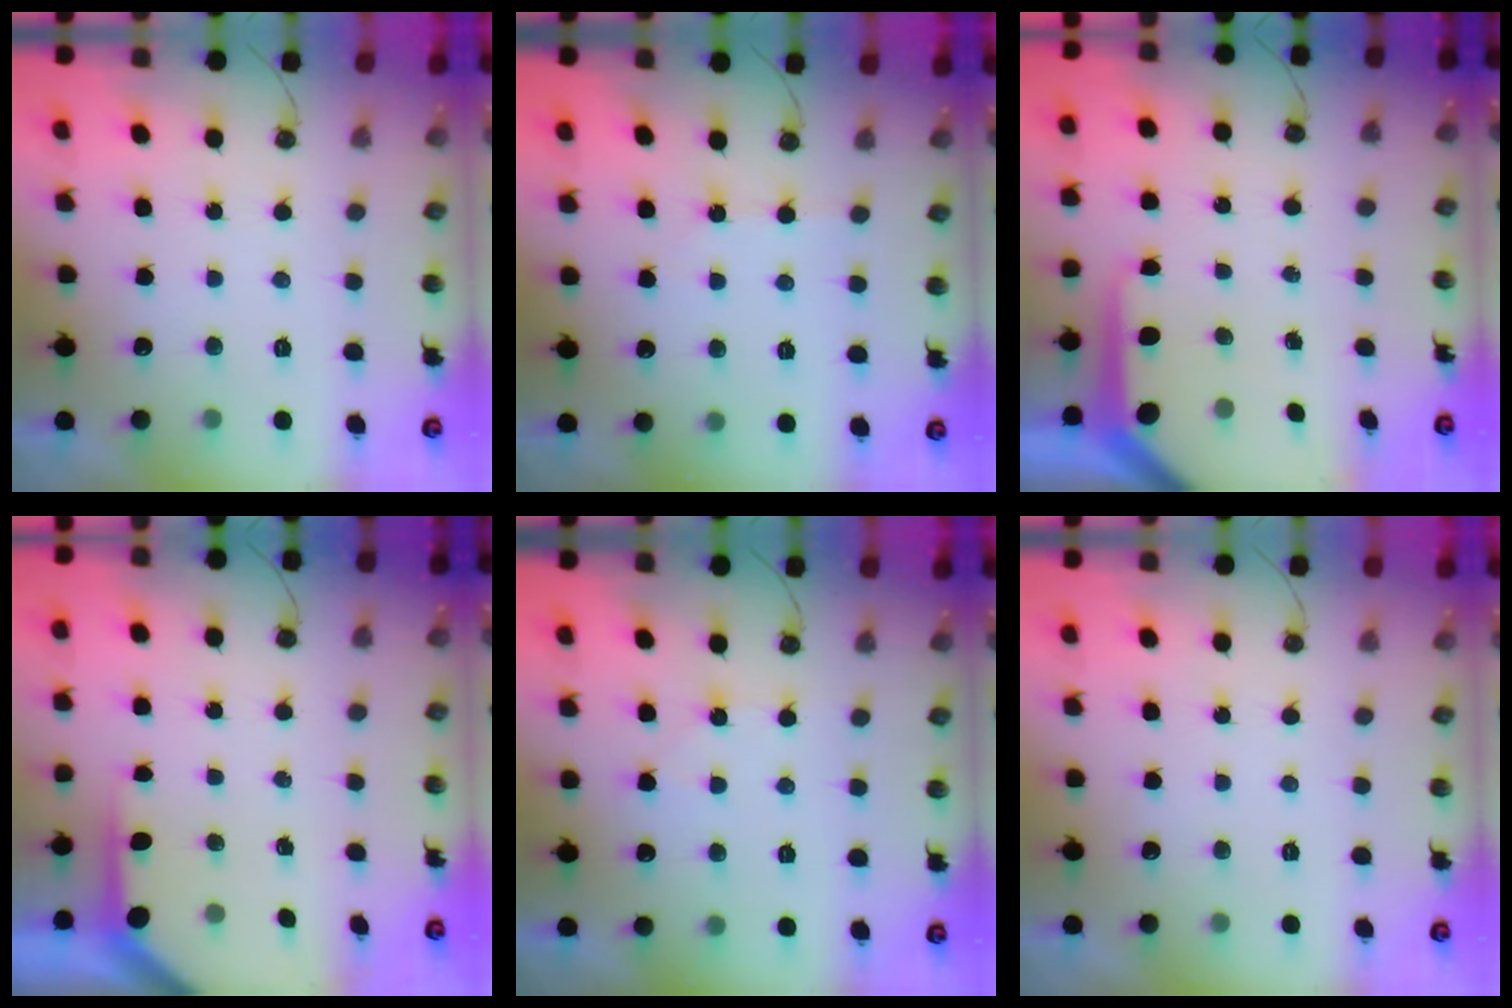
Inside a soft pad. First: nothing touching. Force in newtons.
{"total": 1.5, "press": 1.5, "slide": 0.3}
{"total": 7.8, "press": 7.8, "slide": 0.2}
{"total": 3.5, "press": 3.5, "slide": 0.4}
{"total": 4.3, "press": 4.3, "slide": 0.6}
{"total": 0.0}